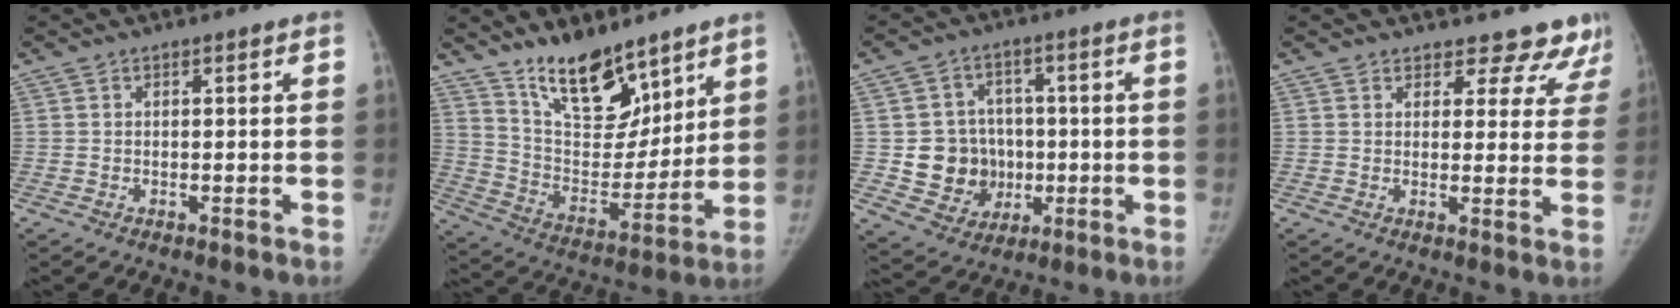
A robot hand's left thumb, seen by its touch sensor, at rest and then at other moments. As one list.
[{"total": 16.7, "force": [12.2, 7.5, 8.5], "torque": [-0.086, -0.088, 0.222]}, {"total": 11.2, "force": [-0.8, 10.3, 4.4], "torque": [-0.025, 0.010, 0.003]}, {"total": 11.3, "force": [10.0, 5.0, 1.1], "torque": [0.048, -0.054, 0.091]}]